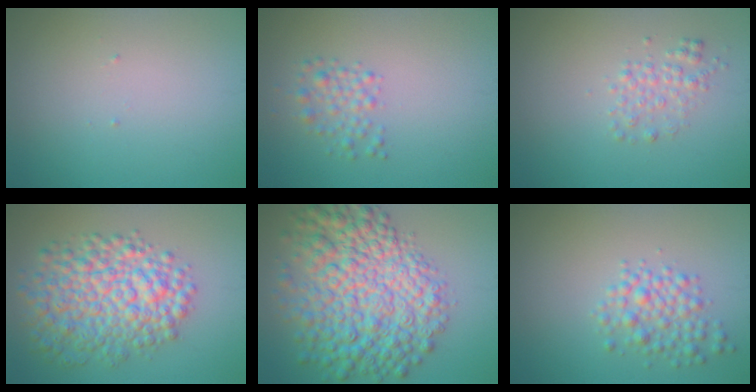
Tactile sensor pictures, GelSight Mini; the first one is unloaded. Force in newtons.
{"total": 1.9, "press": 1.9, "slide": 0.0}
{"total": 1.8, "press": 1.8, "slide": 0.0}
{"total": 7.9, "press": 7.9, "slide": 0.2}
{"total": 10.4, "press": 10.4, "slide": 0.2}
{"total": 3.0, "press": 3.0, "slide": 0.1}